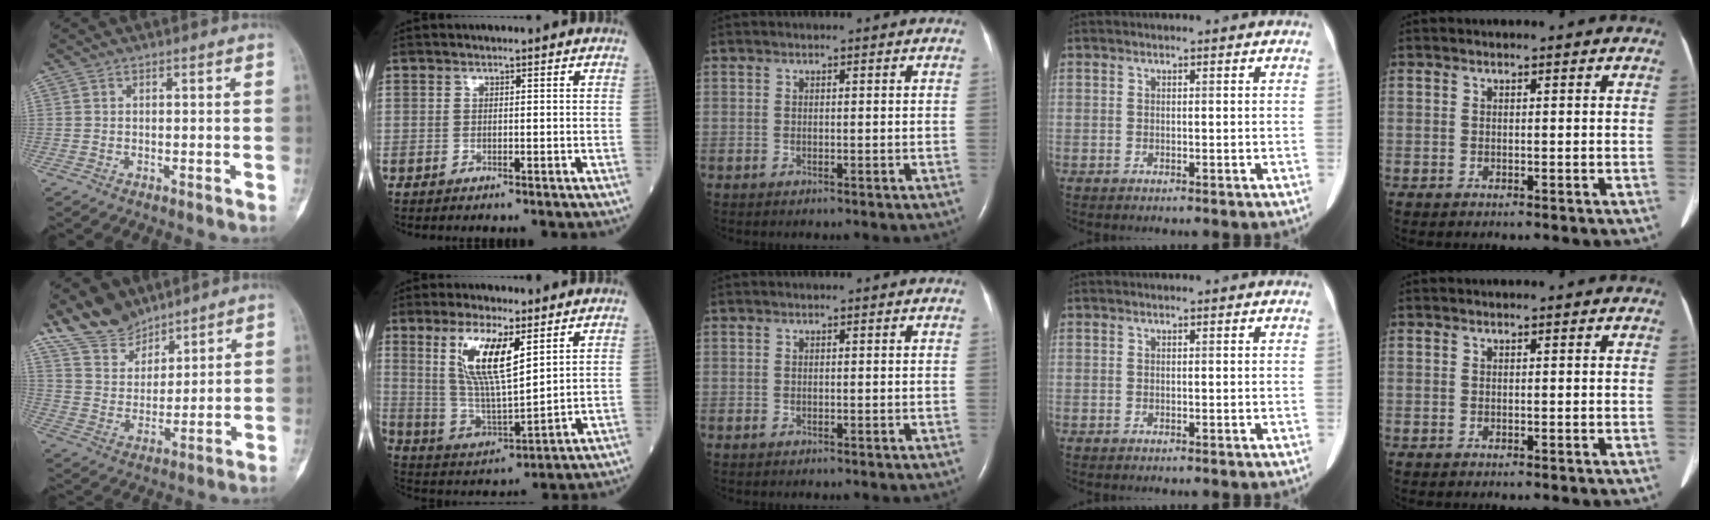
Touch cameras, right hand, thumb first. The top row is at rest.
{"thumb": {"total": 10.7, "force": [9.0, 5.3, 2.3], "torque": [-0.017, -0.051, 0.181]}, "index": {"total": 11.6, "force": [5.1, 2.5, 10.1], "torque": [-0.208, -0.004, 0.104]}}